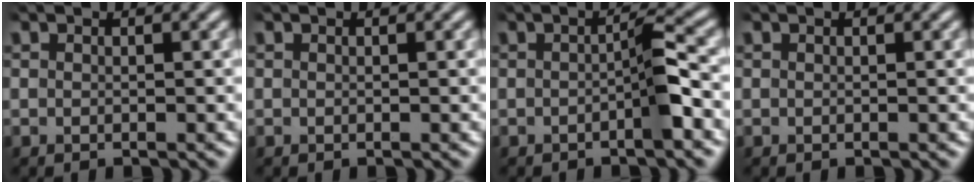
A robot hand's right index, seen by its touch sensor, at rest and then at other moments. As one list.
[{"total": 0.8, "force": [-0.1, -0.8, -0.3], "torque": [0.011, -0.009, 0.006]}, {"total": 2.2, "force": [-0.5, 0.0, 2.1], "torque": [-0.021, 0.008, -0.014]}, {"total": 0.0}]